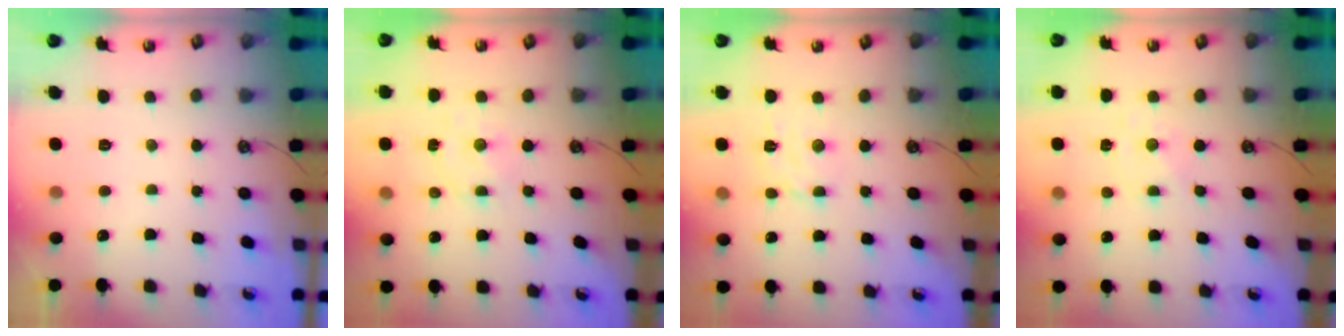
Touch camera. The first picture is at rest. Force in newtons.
{"total": 2.3, "press": 2.3, "slide": 0.3}
{"total": 3.8, "press": 3.8, "slide": 0.5}
{"total": 0.0}